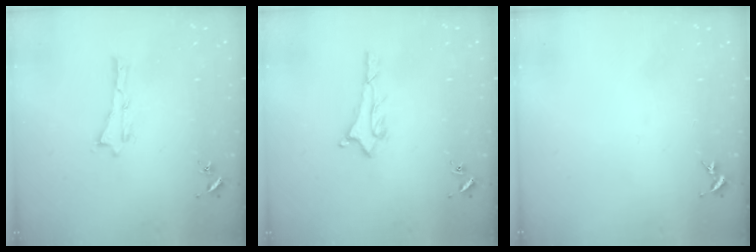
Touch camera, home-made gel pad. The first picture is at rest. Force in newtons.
{"total": 2.0, "press": 2.0, "slide": 0.2}
{"total": 0.0}